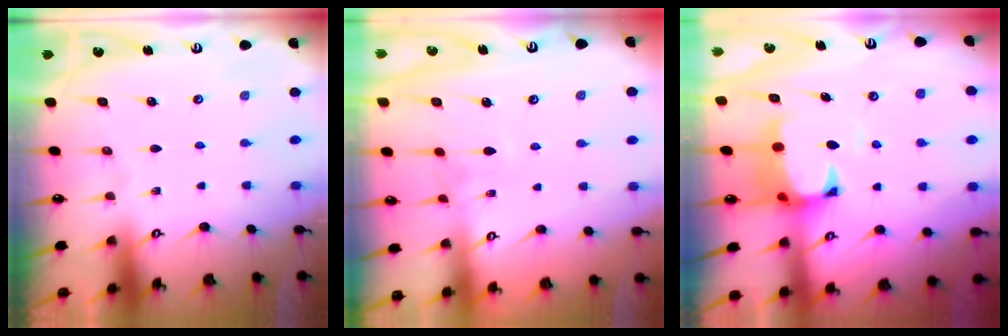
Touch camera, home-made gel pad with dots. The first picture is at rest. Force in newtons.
{"total": 3.0, "press": 3.0, "slide": 0.4}
{"total": 2.8, "press": 2.6, "slide": 1.2}